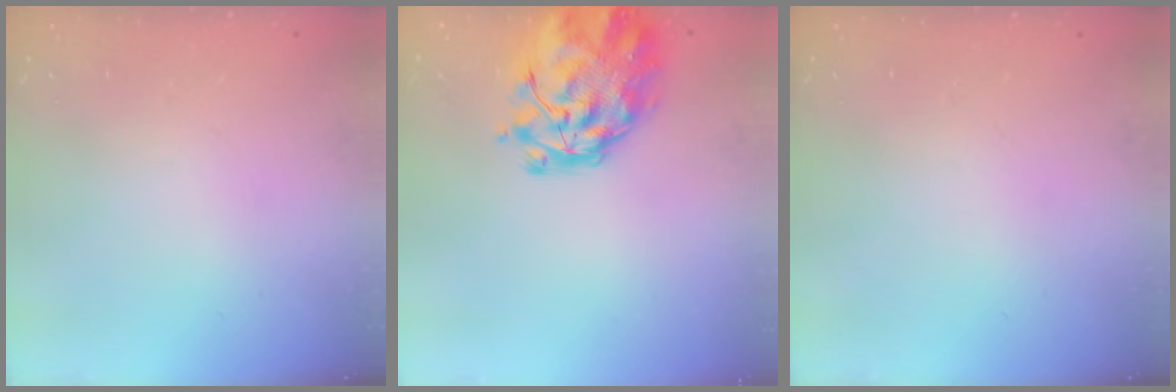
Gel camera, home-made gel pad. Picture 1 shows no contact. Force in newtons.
{"total": 4.8, "press": 4.5, "slide": 1.7}
{"total": 0.0}